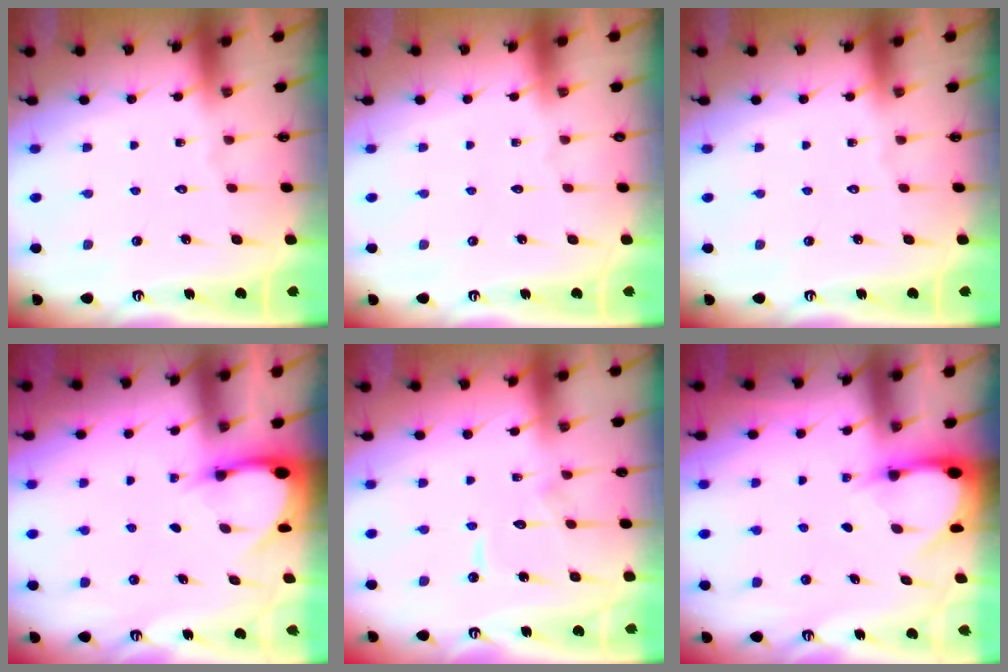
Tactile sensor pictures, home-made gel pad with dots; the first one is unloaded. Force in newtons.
{"total": 0.0}
{"total": 0.0}
{"total": 3.5, "press": 3.5, "slide": 0.2}
{"total": 7.8, "press": 7.7, "slide": 0.7}
{"total": 2.9, "press": 2.9, "slide": 0.3}